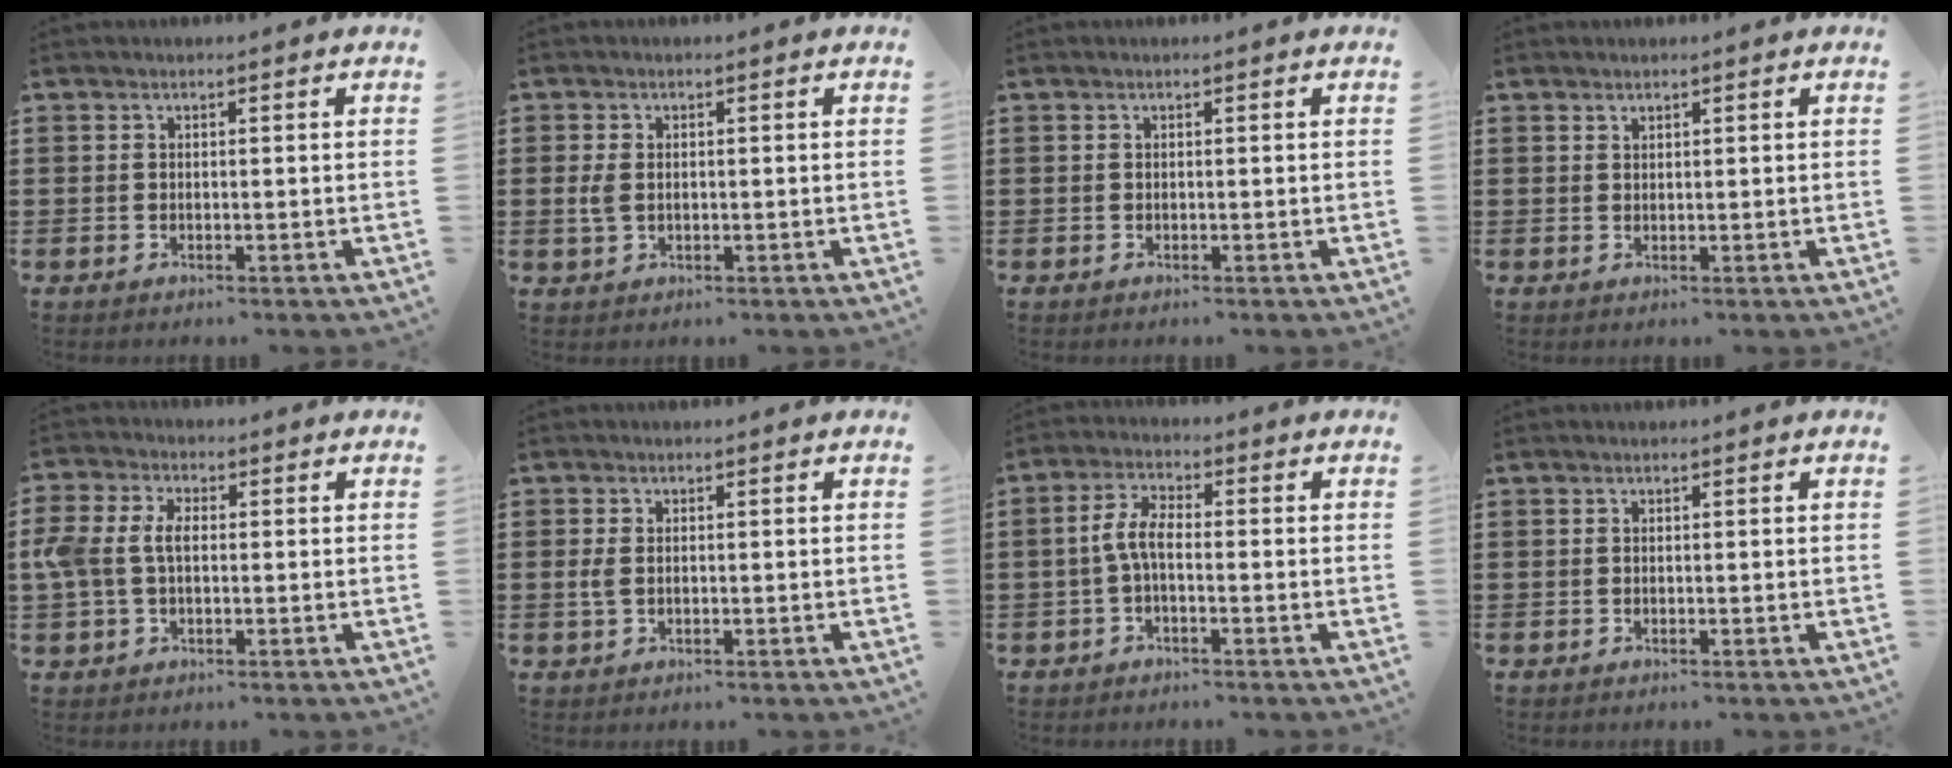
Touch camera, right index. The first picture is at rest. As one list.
[{"total": 2.6, "force": [0.1, 1.6, 2.1], "torque": [-0.059, -0.001, -0.004]}, {"total": 0.0}, {"total": 0.7, "force": [0.6, 0.2, 0.0], "torque": [-0.002, -0.001, 0.013]}, {"total": 5.3, "force": [0.1, 3.3, 4.1], "torque": [-0.121, -0.002, -0.011]}, {"total": 2.1, "force": [0.0, 1.2, 1.7], "torque": [-0.052, -0.002, -0.006]}, {"total": 4.5, "force": [-0.9, 1.6, 4.1], "torque": [-0.095, 0.000, -0.024]}, {"total": 0.0}]